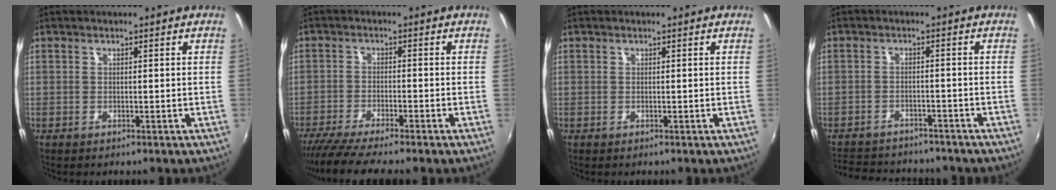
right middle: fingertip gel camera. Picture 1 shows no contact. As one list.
[{"total": 8.2, "force": [-7.2, -0.1, 4.1], "torque": [-0.097, -0.028, -0.124]}, {"total": 0.0}, {"total": 13.0, "force": [-11.3, 4.7, 4.6], "torque": [-0.110, -0.005, -0.161]}]